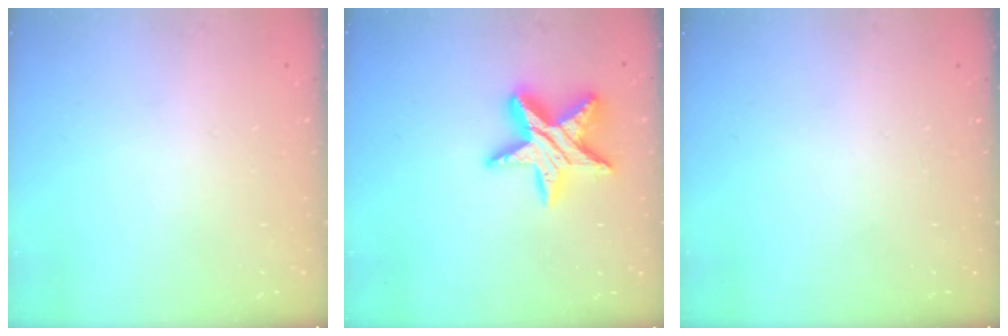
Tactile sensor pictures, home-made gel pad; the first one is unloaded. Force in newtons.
{"total": 15.2, "press": 15.1, "slide": 1.1}
{"total": 0.0}